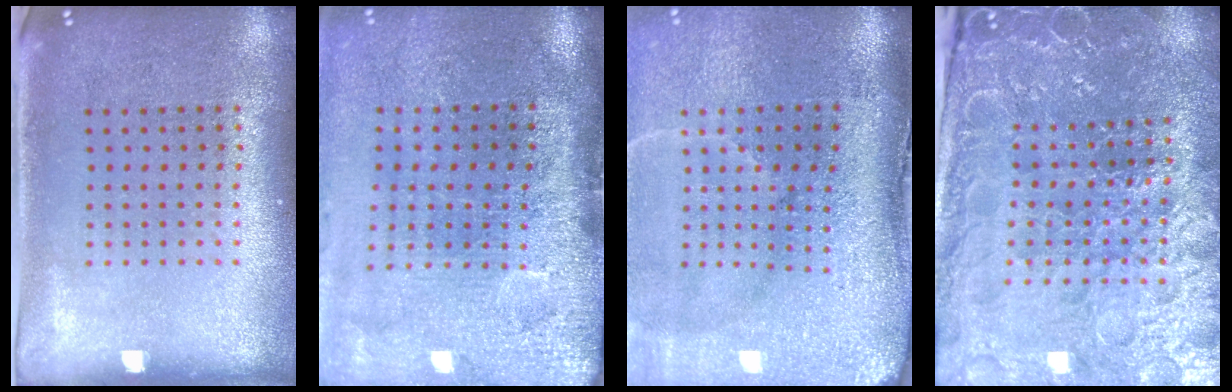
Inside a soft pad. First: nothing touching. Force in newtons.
{"total": 4.8, "press": 3.7, "slide": 3.0}
{"total": 5.0, "press": 4.0, "slide": 3.0}
{"total": 4.6, "press": 4.5, "slide": 1.1}